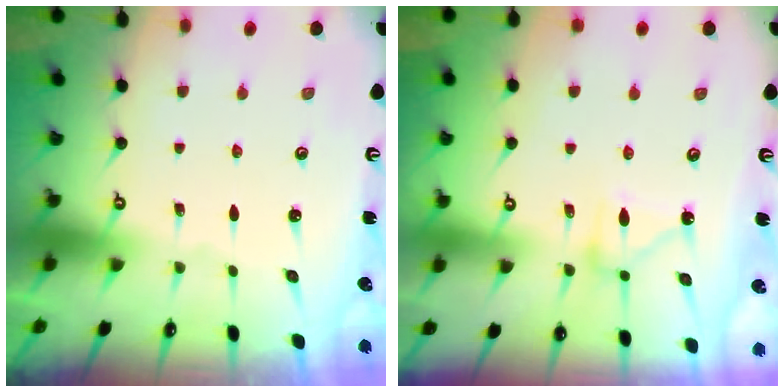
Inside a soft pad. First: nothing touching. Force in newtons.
{"total": 13.1, "press": 13.1, "slide": 0.7}